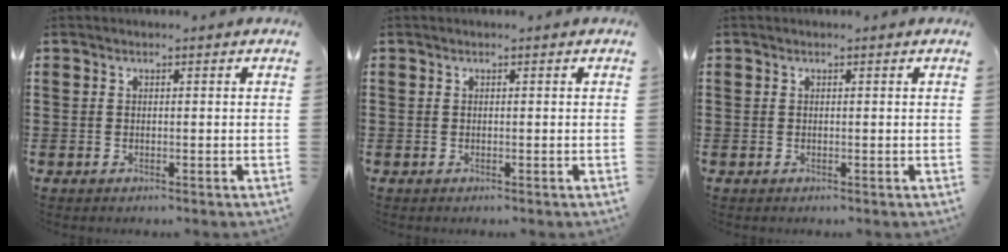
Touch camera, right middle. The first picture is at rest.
{"total": 0.0}
{"total": 0.0}